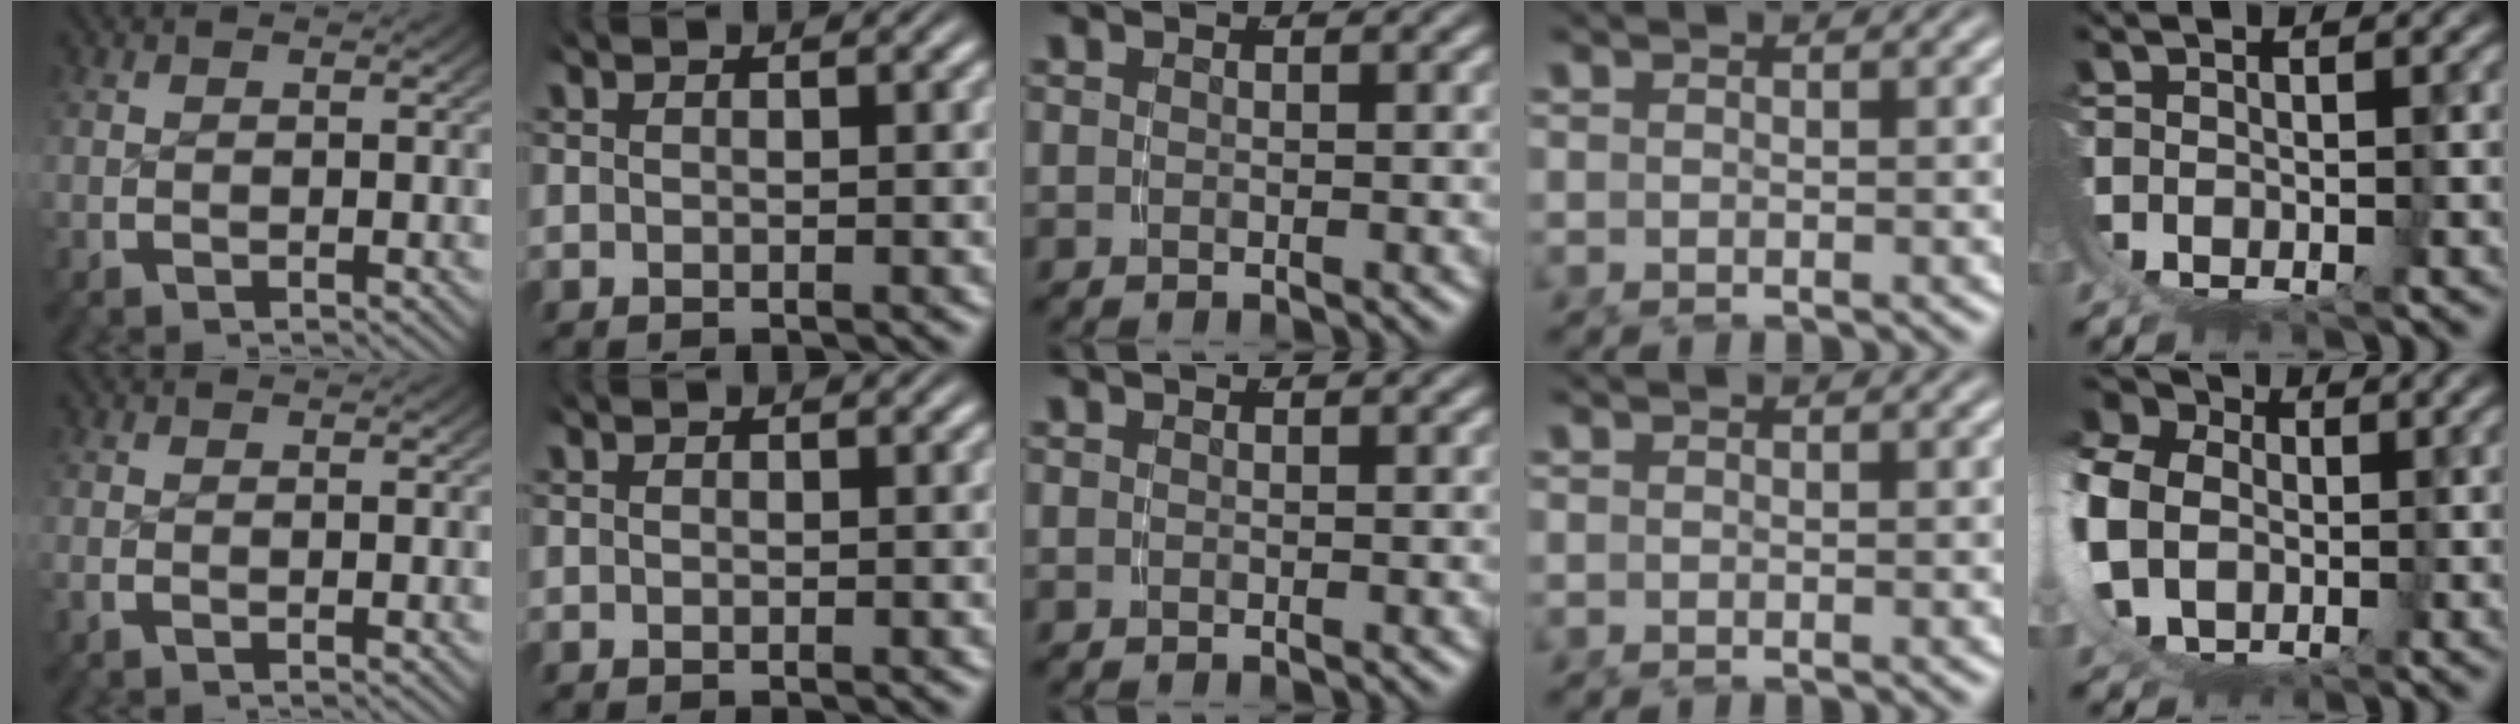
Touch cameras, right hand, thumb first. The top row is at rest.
{"thumb": {"total": 0.6, "force": [-0.4, 0.2, 0.5], "torque": [-0.014, -0.004, -0.006]}, "little": {"total": 10.6, "force": [2.6, 8.2, 6.2], "torque": [-0.141, -0.002, 0.034]}}